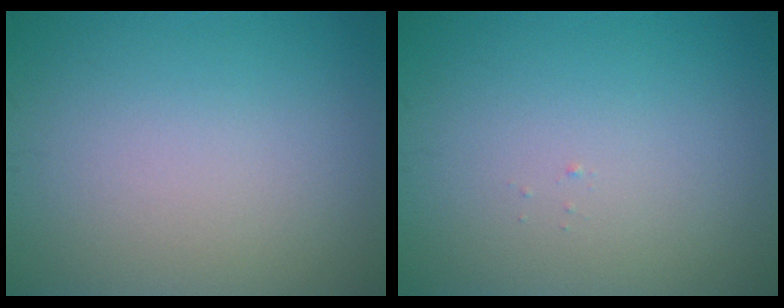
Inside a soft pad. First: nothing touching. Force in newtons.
{"total": 0.0}